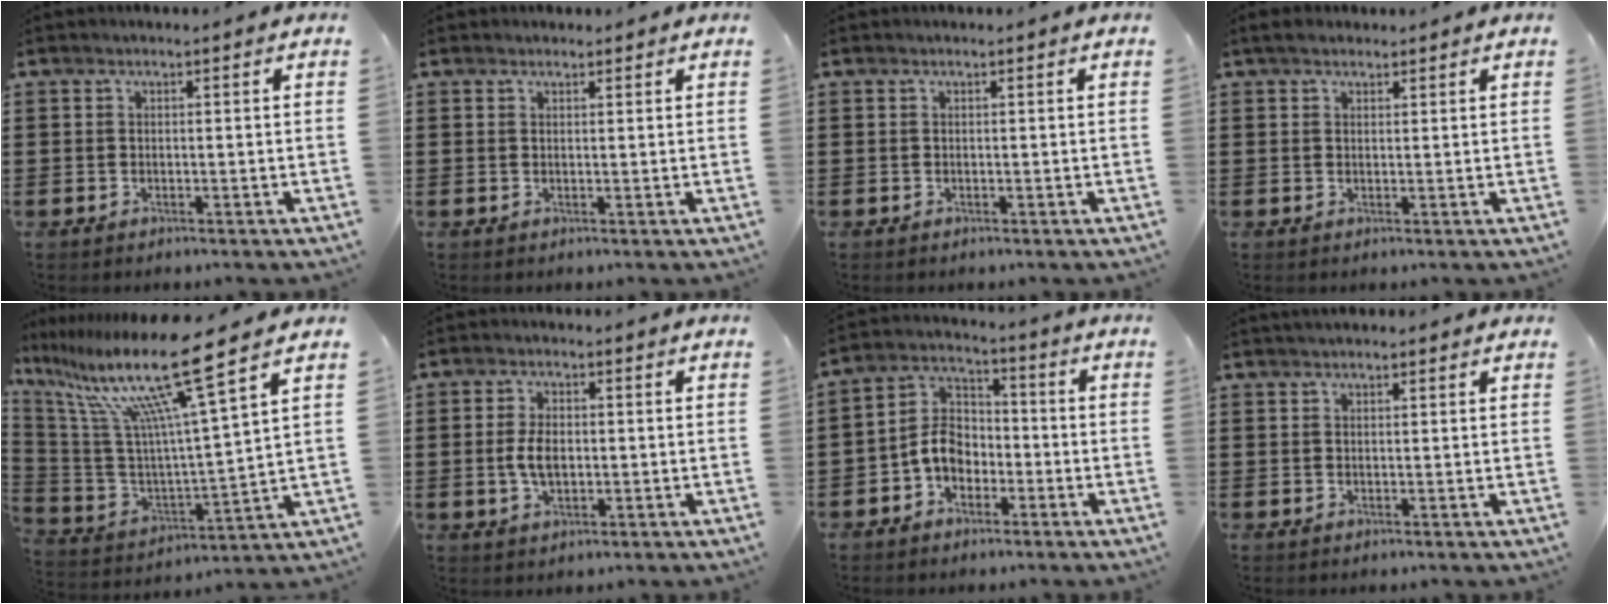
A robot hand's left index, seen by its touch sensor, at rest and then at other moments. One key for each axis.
{"total": 1.0, "fx": 0.9, "fy": 0.4, "fz": 0.2, "tx": -0.005, "ty": 0.002, "tz": 0.019}
{"total": 0.0}
{"total": 1.9, "fx": 1.6, "fy": 0.9, "fz": 0.5, "tx": -0.014, "ty": 0.008, "tz": 0.030}
{"total": 17.0, "fx": 12.0, "fy": 0.8, "fz": 12.1, "tx": -0.262, "ty": -0.070, "tz": 0.188}
{"total": 4.5, "fx": 0.1, "fy": 2.4, "fz": 3.9, "tx": -0.088, "ty": 0.002, "tz": -0.004}
{"total": 6.5, "fx": -2.7, "fy": 4.6, "fz": 3.7, "tx": -0.097, "ty": 0.009, "tz": -0.060}
{"total": 1.2, "fx": 1.0, "fy": 0.5, "fz": 0.3, "tx": -0.006, "ty": 0.004, "tz": 0.019}